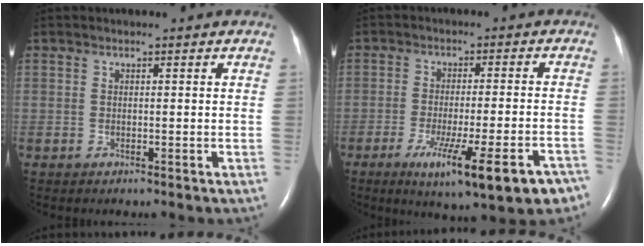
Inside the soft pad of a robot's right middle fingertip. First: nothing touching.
{"total": 14.7, "force": [-9.0, 2.0, 11.4], "torque": [-0.122, -0.018, -0.126]}